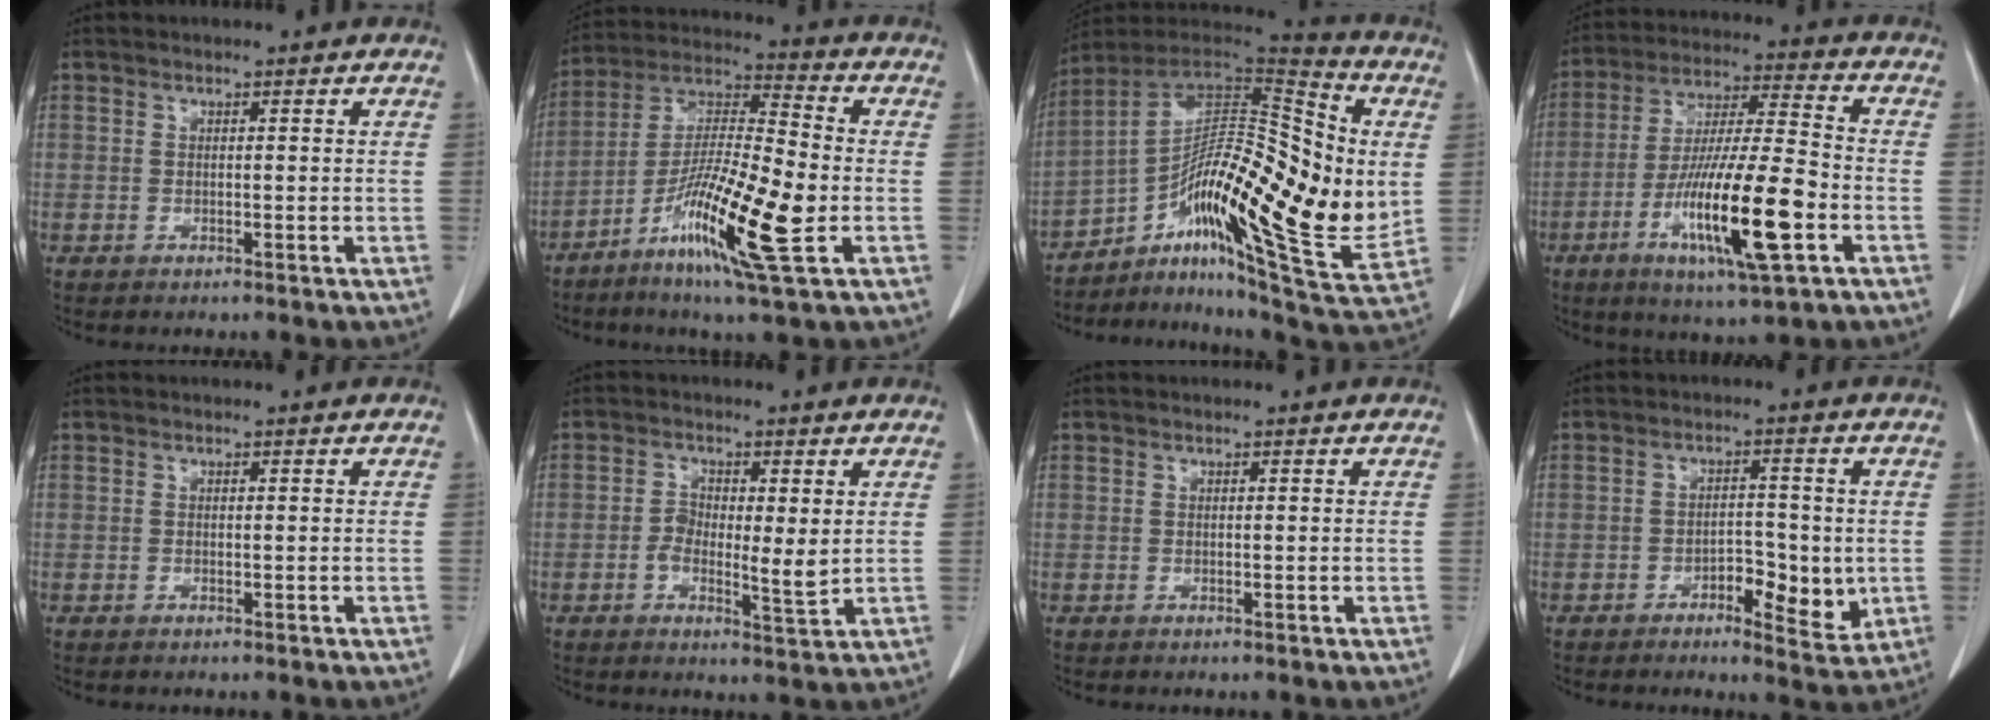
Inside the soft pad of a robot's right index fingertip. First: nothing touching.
{"total": 16.9, "force": [-5.7, 1.2, 15.9], "torque": [-0.305, -0.019, -0.103]}
{"total": 26.4, "force": [-0.9, 6.9, 25.4], "torque": [-0.387, 0.018, -0.020]}
{"total": 17.1, "force": [-5.9, 1.5, 16.0], "torque": [-0.299, -0.015, -0.101]}
{"total": 0.0}
{"total": 5.3, "force": [0.0, 1.9, 4.9], "torque": [-0.085, -0.005, -0.004]}
{"total": 0.0}
{"total": 6.4, "force": [-1.7, 2.8, 5.5], "torque": [-0.072, 0.000, -0.019]}